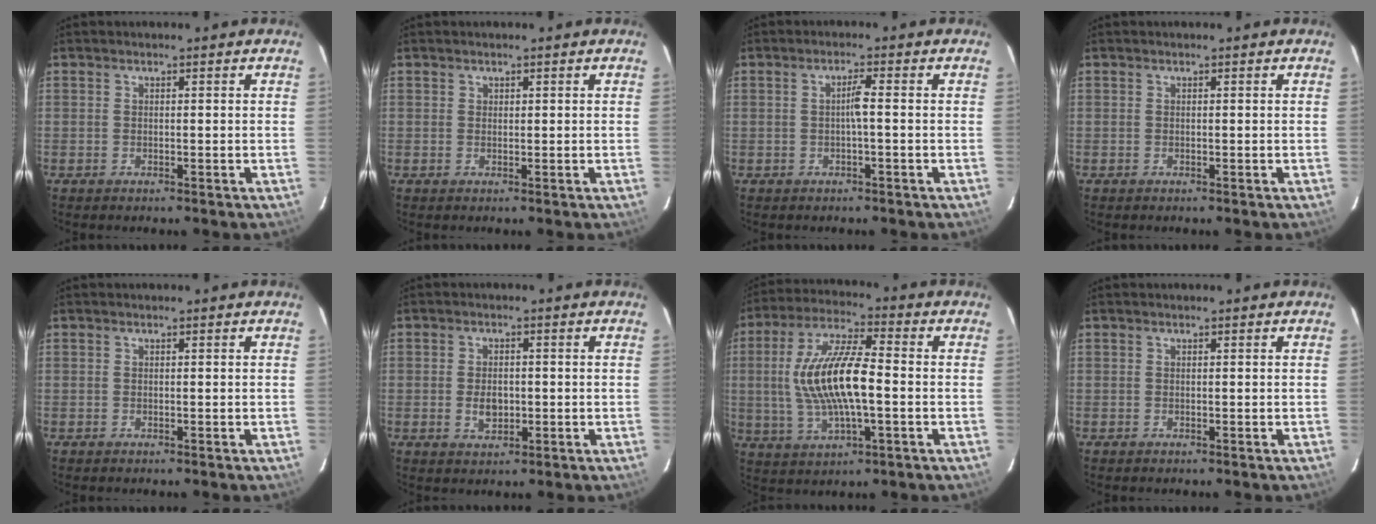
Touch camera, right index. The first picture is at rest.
{"total": 0.5, "force": [0.3, 0.4, 0.0], "torque": [0.002, 0.002, 0.004]}
{"total": 2.1, "force": [-0.4, -0.2, 2.1], "torque": [-0.038, 0.005, -0.007]}
{"total": 0.0}
{"total": 0.0}
{"total": 3.9, "force": [-0.6, 2.6, 2.8], "torque": [-0.052, -0.001, -0.008]}
{"total": 14.8, "force": [-0.8, 4.7, 14.0], "torque": [-0.279, 0.007, -0.012]}
{"total": 0.0}